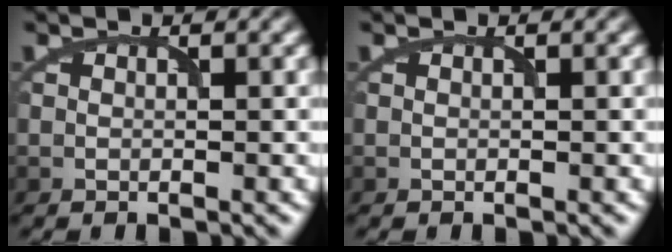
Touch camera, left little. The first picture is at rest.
{"total": 0.0}